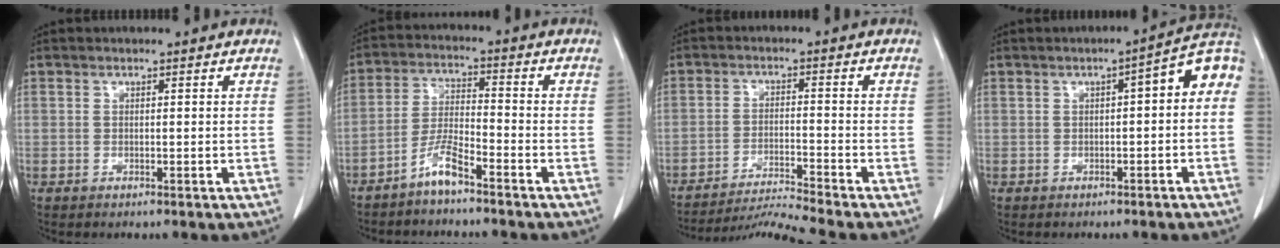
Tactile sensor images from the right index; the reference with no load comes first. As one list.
[{"total": 5.2, "force": [-4.0, 0.5, 3.2], "torque": [-0.071, 0.000, -0.081]}, {"total": 7.4, "force": [-6.6, -3.3, 0.4], "torque": [-0.012, -0.010, -0.120]}, {"total": 6.5, "force": [0.3, 1.7, 6.2], "torque": [-0.079, 0.033, -0.002]}]